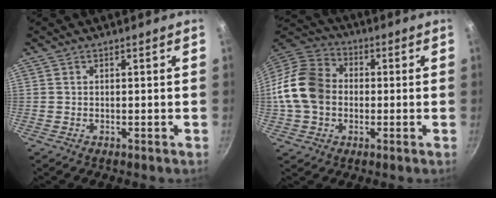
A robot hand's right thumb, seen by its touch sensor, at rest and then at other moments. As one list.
[{"total": 15.1, "force": [-0.8, 11.9, 9.3], "torque": [-0.157, 0.027, -0.031]}]